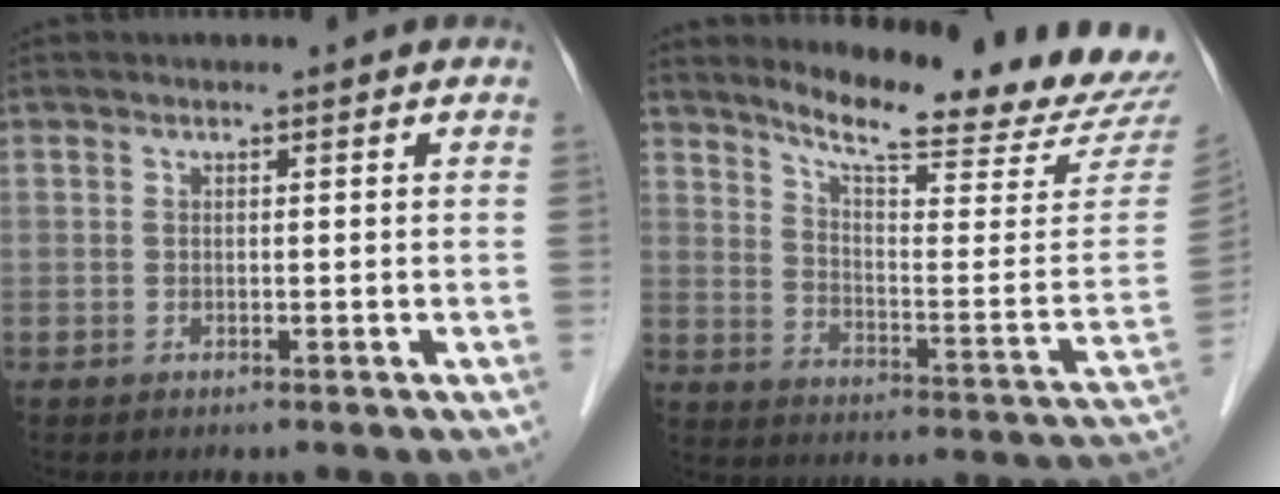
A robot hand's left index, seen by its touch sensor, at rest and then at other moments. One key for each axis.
{"total": 20.6, "fx": 19.3, "fy": 0.3, "fz": 7.2, "tx": -0.115, "ty": -0.112, "tz": 0.247}